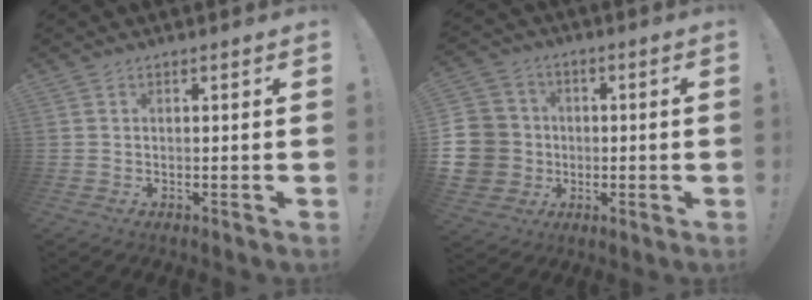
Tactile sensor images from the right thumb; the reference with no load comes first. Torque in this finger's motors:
{"motor_torque": [0.05, -0.02, -0.02, 0.08, 0.00]}